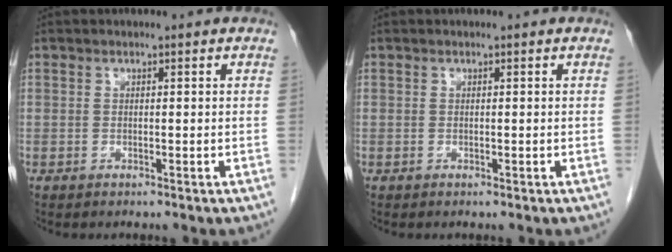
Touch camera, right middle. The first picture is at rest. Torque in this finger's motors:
{"motor_torque": [0.24, -0.14, -0.06, -0.01]}